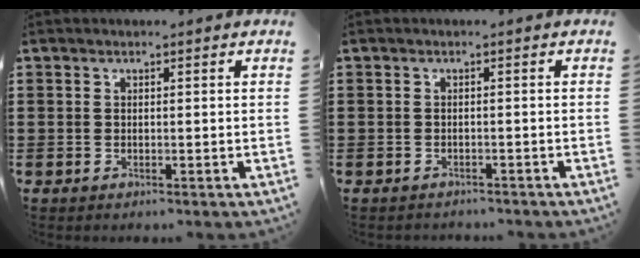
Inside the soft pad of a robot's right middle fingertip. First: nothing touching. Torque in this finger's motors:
{"motor_torque": [0.12, -0.23, 0.00, -0.01]}